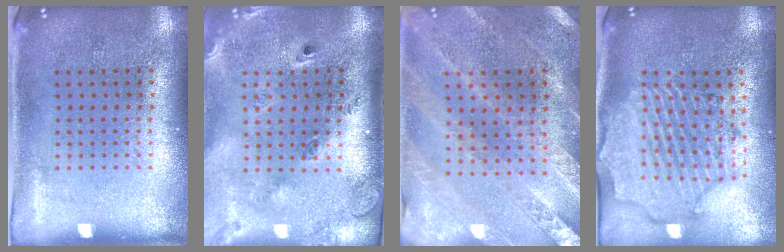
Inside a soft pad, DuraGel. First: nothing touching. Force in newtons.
{"total": 2.7, "press": 2.0, "slide": 1.8}
{"total": 1.0, "press": 1.0, "slide": 0.3}
{"total": 2.6, "press": 2.4, "slide": 1.1}